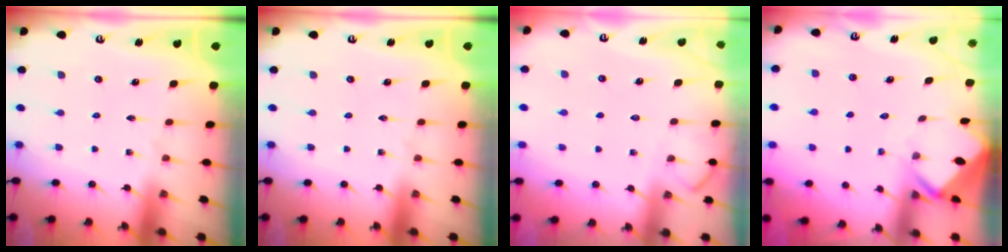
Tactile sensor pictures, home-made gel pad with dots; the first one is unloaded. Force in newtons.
{"total": 0.0}
{"total": 4.6, "press": 4.5, "slide": 0.6}
{"total": 3.0, "press": 3.0, "slide": 0.2}